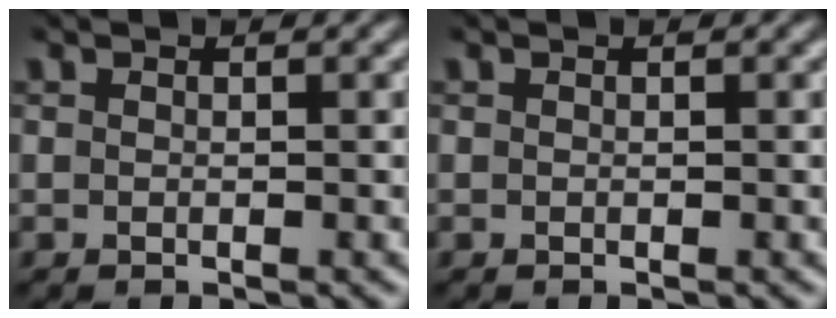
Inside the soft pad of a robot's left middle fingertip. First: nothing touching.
{"total": 0.0}